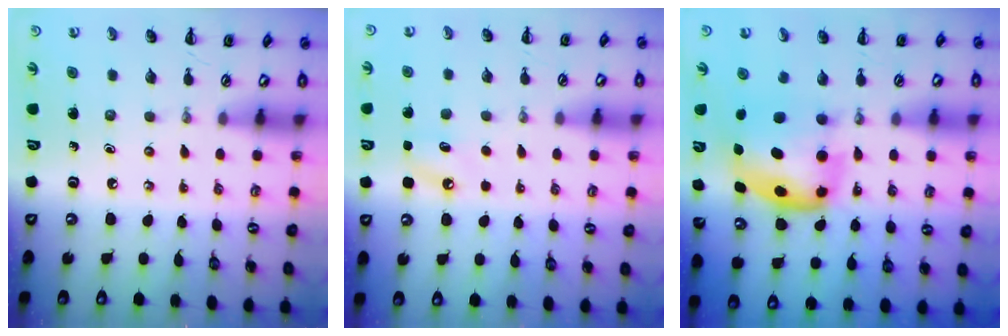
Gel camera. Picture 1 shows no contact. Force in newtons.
{"total": 5.1, "press": 4.9, "slide": 1.6}
{"total": 7.0, "press": 6.8, "slide": 1.6}